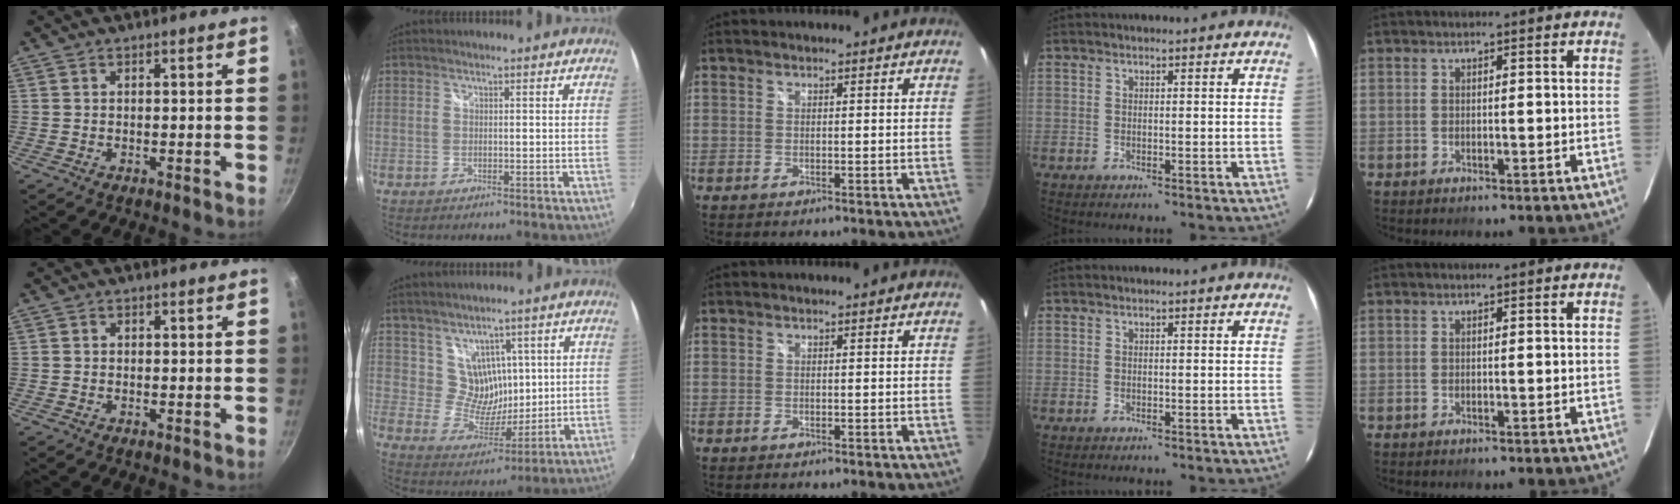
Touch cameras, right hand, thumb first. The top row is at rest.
{"thumb": {"total": 0.6, "force": [-0.1, 0.6, 0.2], "torque": [-0.002, 0.003, -0.003]}, "index": {"total": 7.8, "force": [3.7, 6.4, 2.5], "torque": [-0.037, 0.002, 0.081]}}